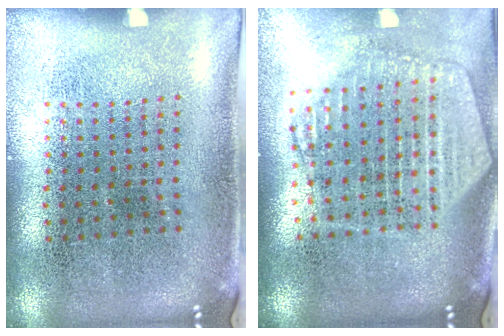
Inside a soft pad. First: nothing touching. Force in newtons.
{"total": 2.3, "press": 2.1, "slide": 1.1}